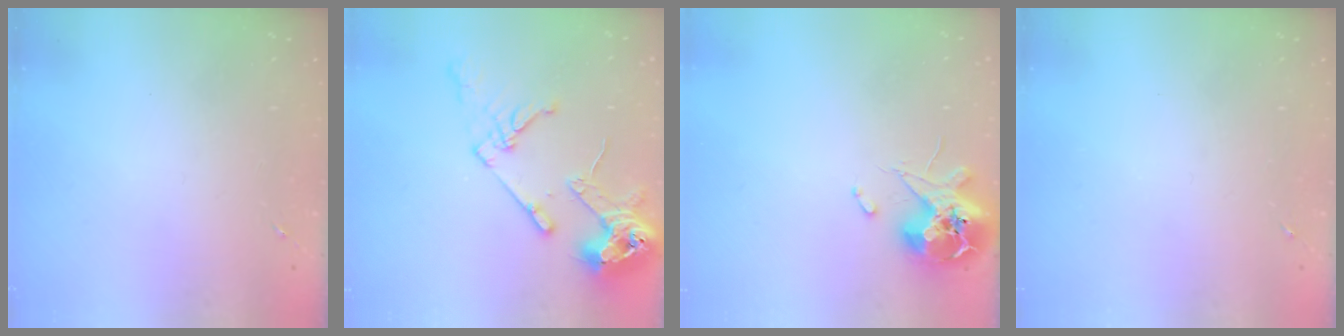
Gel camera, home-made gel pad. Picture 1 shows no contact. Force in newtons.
{"total": 17.0, "press": 16.9, "slide": 1.9}
{"total": 12.1, "press": 12.0, "slide": 1.5}
{"total": 0.0}